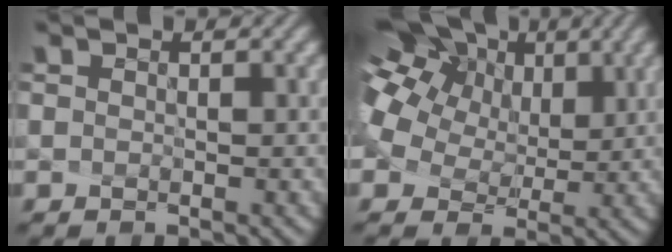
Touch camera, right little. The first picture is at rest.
{"total": 16.0, "force": [7.1, 10.9, 9.4], "torque": [-0.242, 0.040, 0.142]}